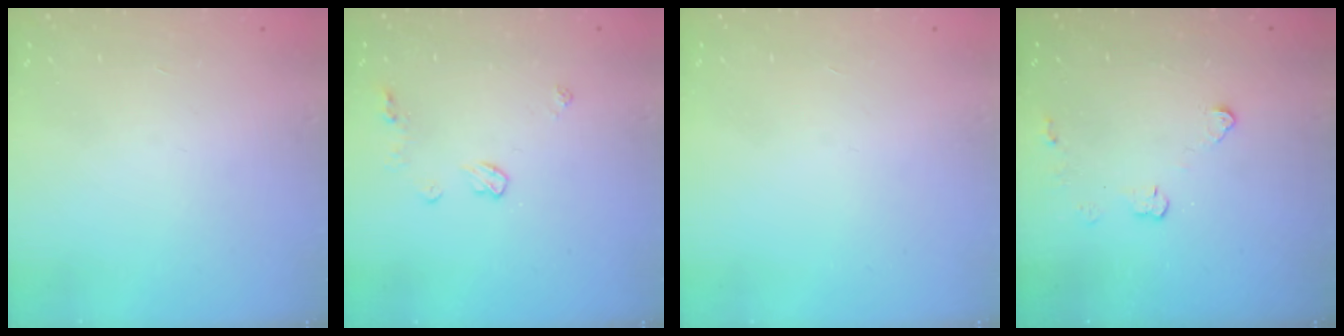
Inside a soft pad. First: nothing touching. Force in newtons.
{"total": 6.5, "press": 6.5, "slide": 0.2}
{"total": 0.0}
{"total": 4.1, "press": 4.1, "slide": 0.4}